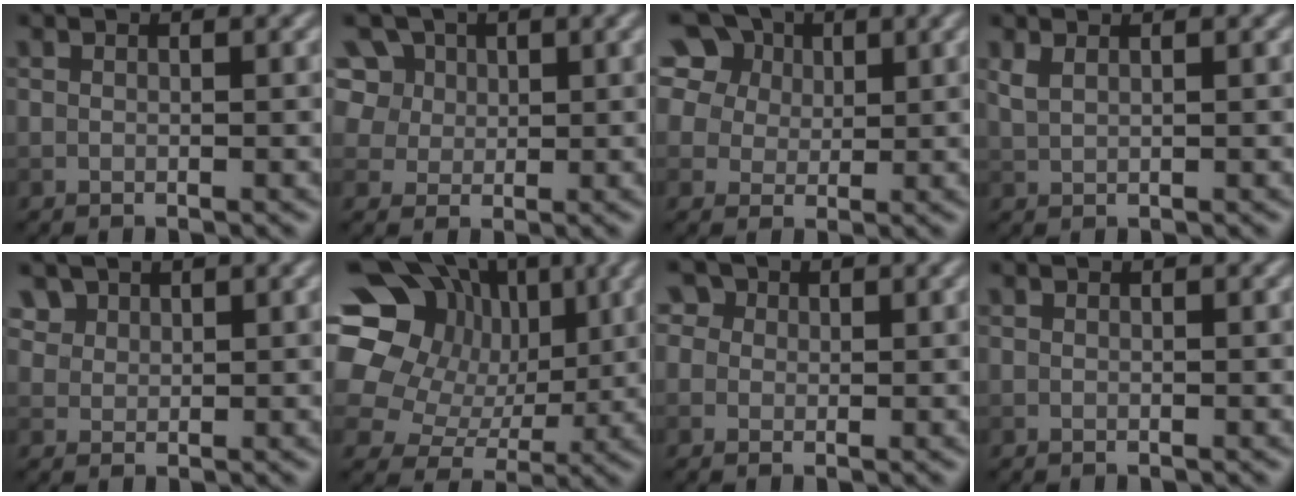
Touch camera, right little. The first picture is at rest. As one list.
[{"total": 9.7, "force": [4.9, 7.3, 4.1], "torque": [-0.099, 0.026, 0.074]}, {"total": 13.6, "force": [7.6, 9.5, 6.0], "torque": [-0.161, 0.040, 0.126]}, {"total": 1.3, "force": [0.9, 0.4, 0.9], "torque": [-0.020, 0.001, 0.020]}, {"total": 3.1, "force": [2.2, 2.0, 1.0], "torque": [-0.036, -0.006, 0.057]}, {"total": 16.2, "force": [5.3, 13.5, 7.2], "torque": [-0.166, 0.041, 0.076]}, {"total": 3.9, "force": [2.1, 3.0, 1.5], "torque": [-0.021, 0.017, 0.012]}, {"total": 0.0}]